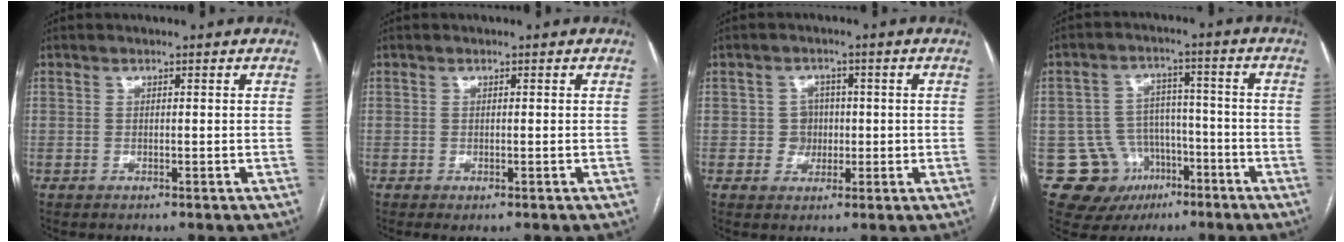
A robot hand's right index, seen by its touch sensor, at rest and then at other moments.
{"total": 1.3, "force": [-0.5, 0.3, 1.1], "torque": [-0.018, -0.004, -0.002]}
{"total": 3.3, "force": [-0.1, 3.3, 0.6], "torque": [0.000, 0.012, 0.004]}
{"total": 10.4, "force": [-5.0, 9.0, 1.8], "torque": [-0.025, 0.039, -0.062]}